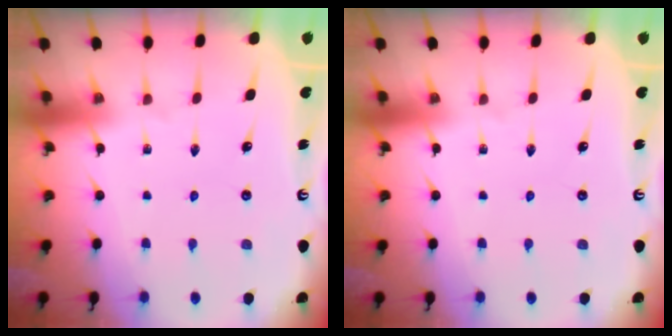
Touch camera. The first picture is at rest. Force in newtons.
{"total": 0.0}